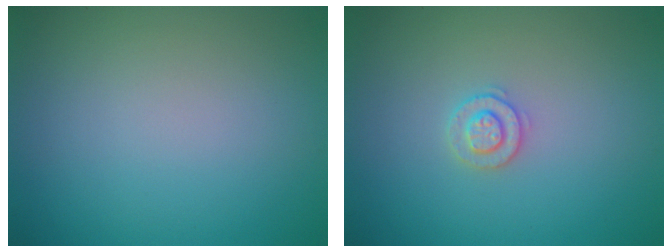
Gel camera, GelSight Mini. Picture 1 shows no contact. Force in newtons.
{"total": 1.8, "press": 1.8, "slide": 0.4}